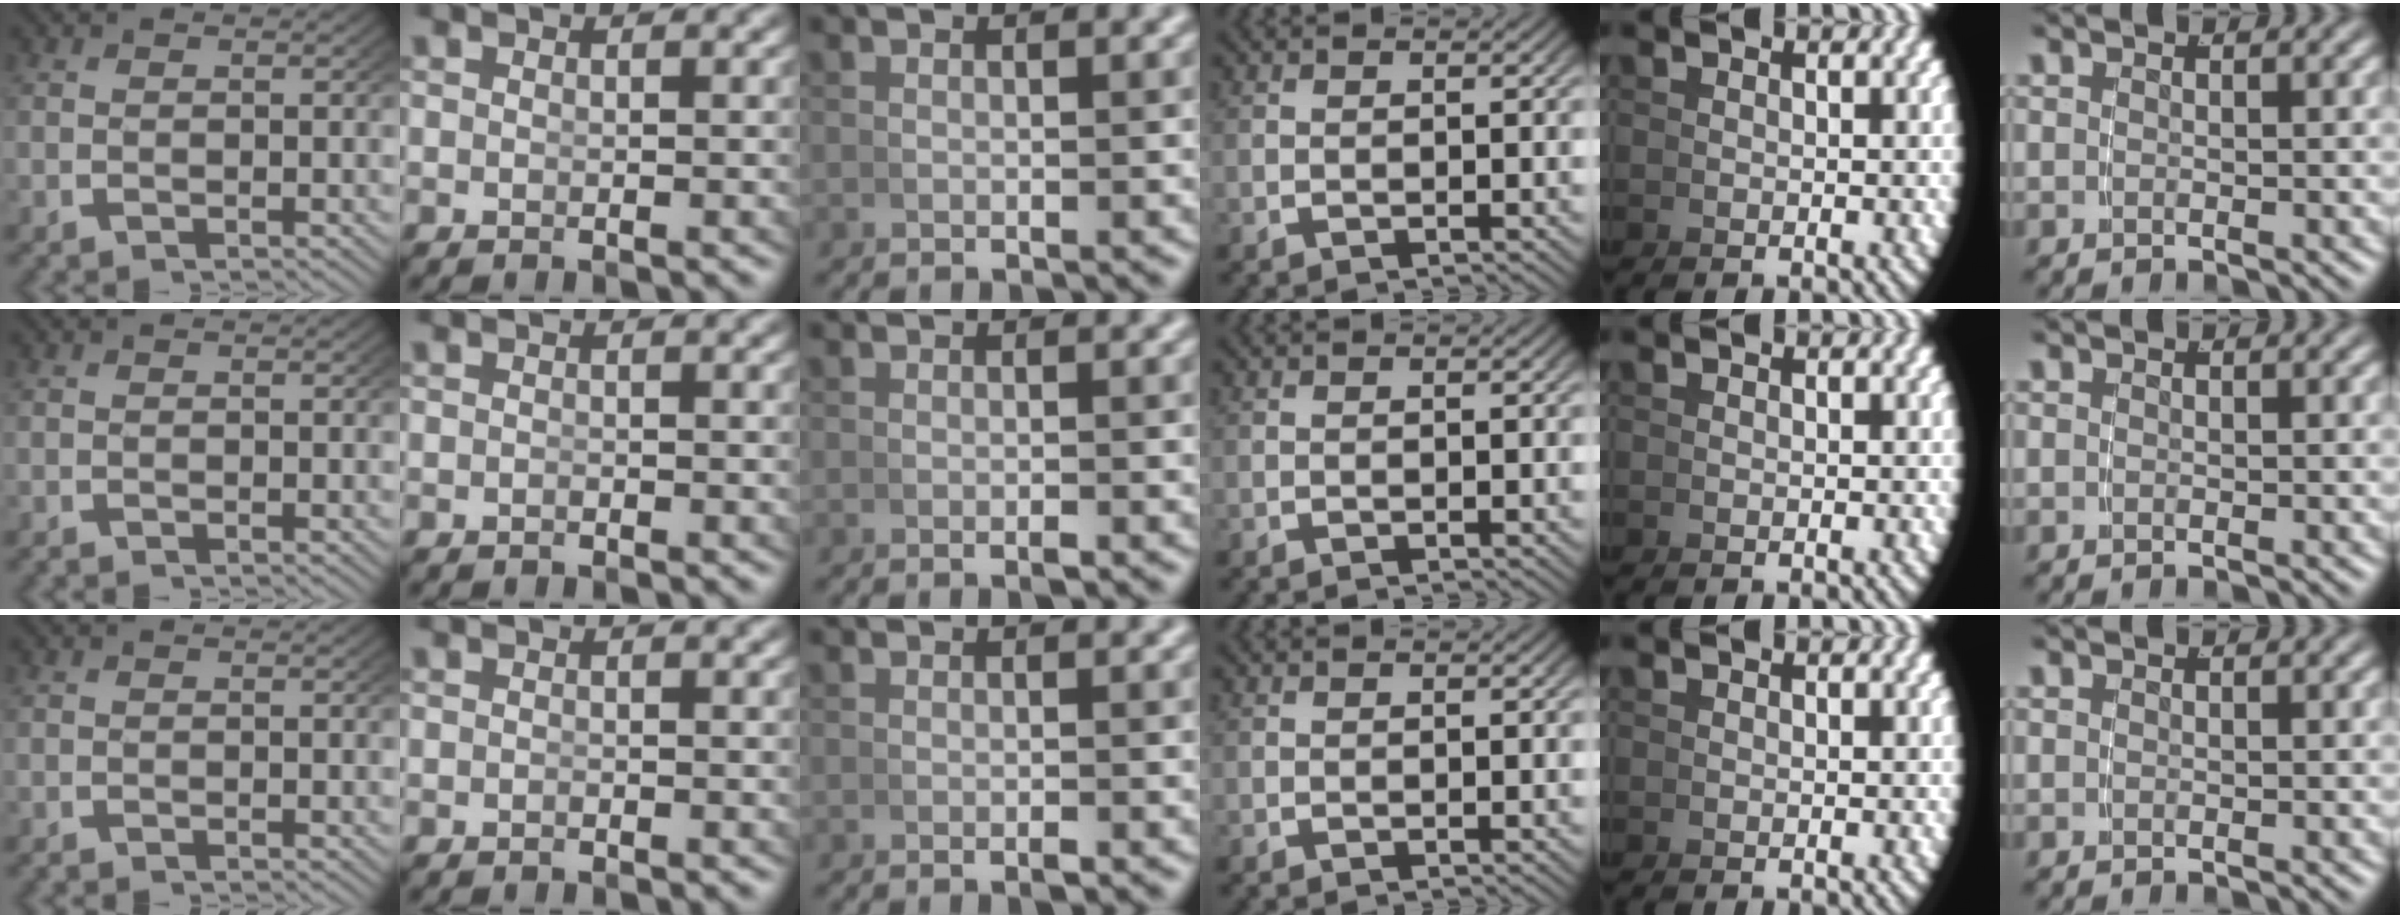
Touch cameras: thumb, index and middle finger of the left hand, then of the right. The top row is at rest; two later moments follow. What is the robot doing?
{"motion": "grasp_and_lifting", "object": "calculator"}